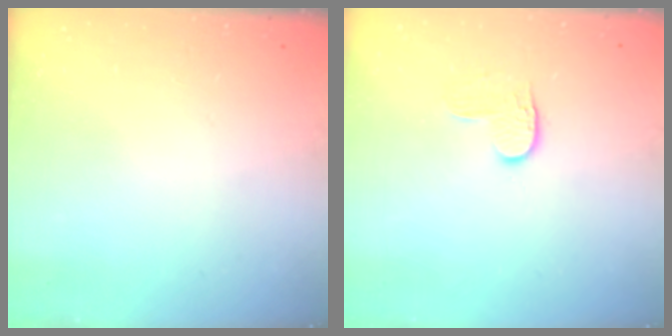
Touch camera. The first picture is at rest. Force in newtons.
{"total": 4.0, "press": 4.0, "slide": 0.5}